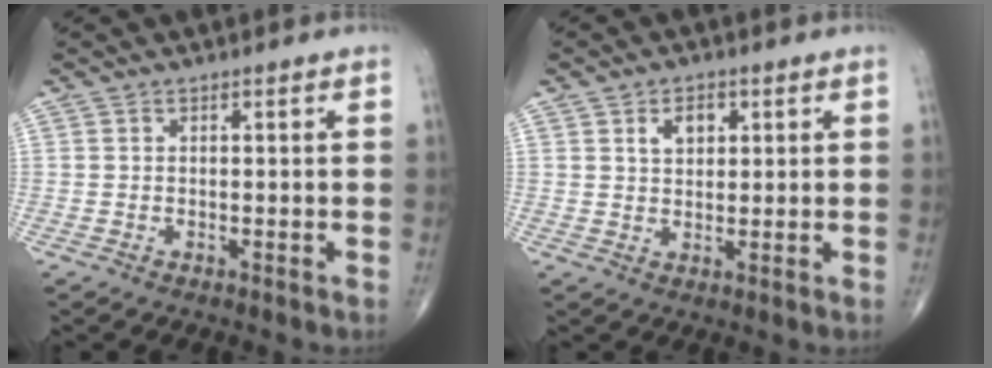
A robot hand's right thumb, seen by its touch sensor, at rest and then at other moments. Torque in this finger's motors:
{"motor_torque": [0.23, 1.41, 0.51, 0.46, 0.00]}